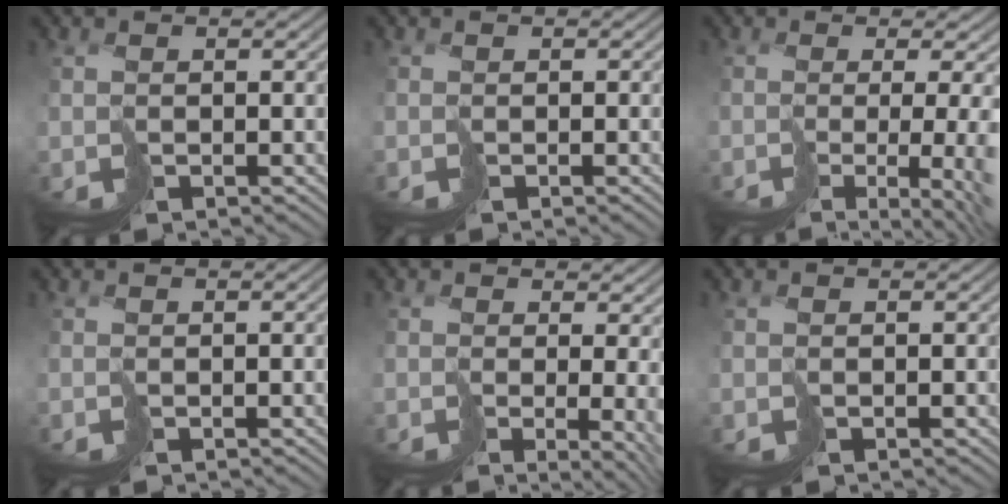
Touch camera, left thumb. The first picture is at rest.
{"total": 0.7, "force": [-0.5, -0.4, 0.2], "torque": [0.001, 0.003, -0.008]}
{"total": 10.3, "force": [-1.7, 3.8, 9.4], "torque": [-0.126, -0.032, 0.013]}
{"total": 0.9, "force": [-0.4, -0.1, 0.8], "torque": [-0.010, 0.005, -0.007]}
{"total": 6.6, "force": [0.3, 2.4, 6.1], "torque": [-0.096, -0.021, 0.033]}
{"total": 0.0}